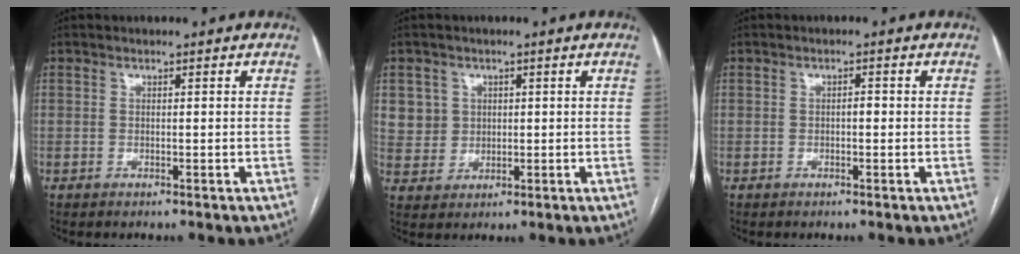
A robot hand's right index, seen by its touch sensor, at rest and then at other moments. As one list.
[{"total": 4.8, "force": [1.7, 4.5, 0.3], "torque": [-0.001, 0.010, 0.042]}, {"total": 0.9, "force": [-0.1, 0.4, 0.8], "torque": [-0.010, 0.002, -0.005]}]